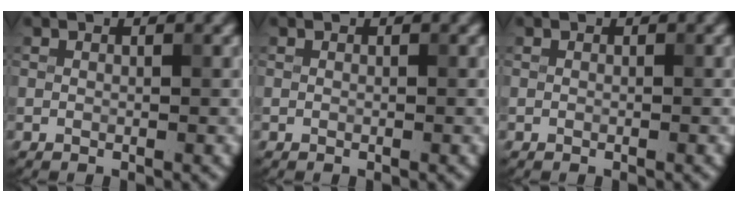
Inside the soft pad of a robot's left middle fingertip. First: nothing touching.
{"total": 0.0}
{"total": 0.5, "force": [-0.4, -0.1, -0.4], "torque": [0.004, -0.003, -0.003]}